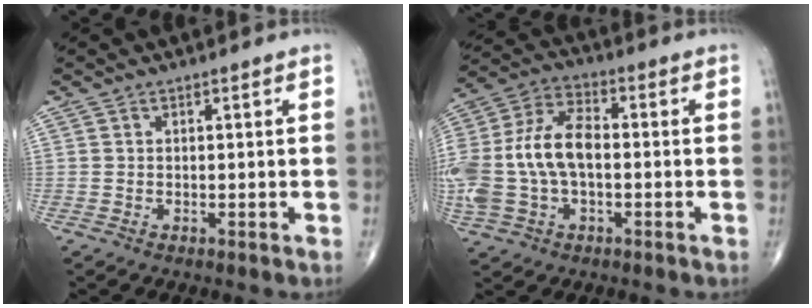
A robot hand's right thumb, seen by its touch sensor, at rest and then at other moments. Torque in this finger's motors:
{"motor_torque": [2.18, 1.89, 1.61, 0.01, 0.57]}